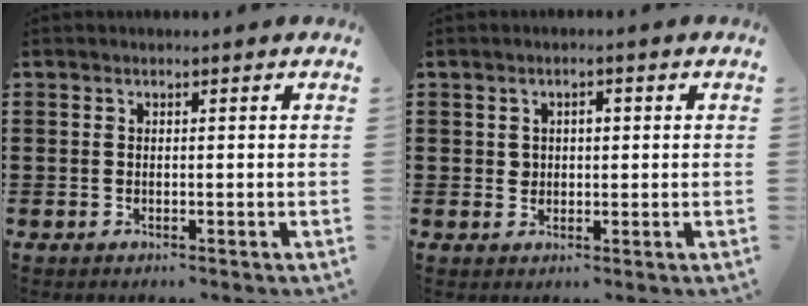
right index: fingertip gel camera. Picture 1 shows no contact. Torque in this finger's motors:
{"motor_torque": [0.04, 0.15, 0.01, 0.01]}